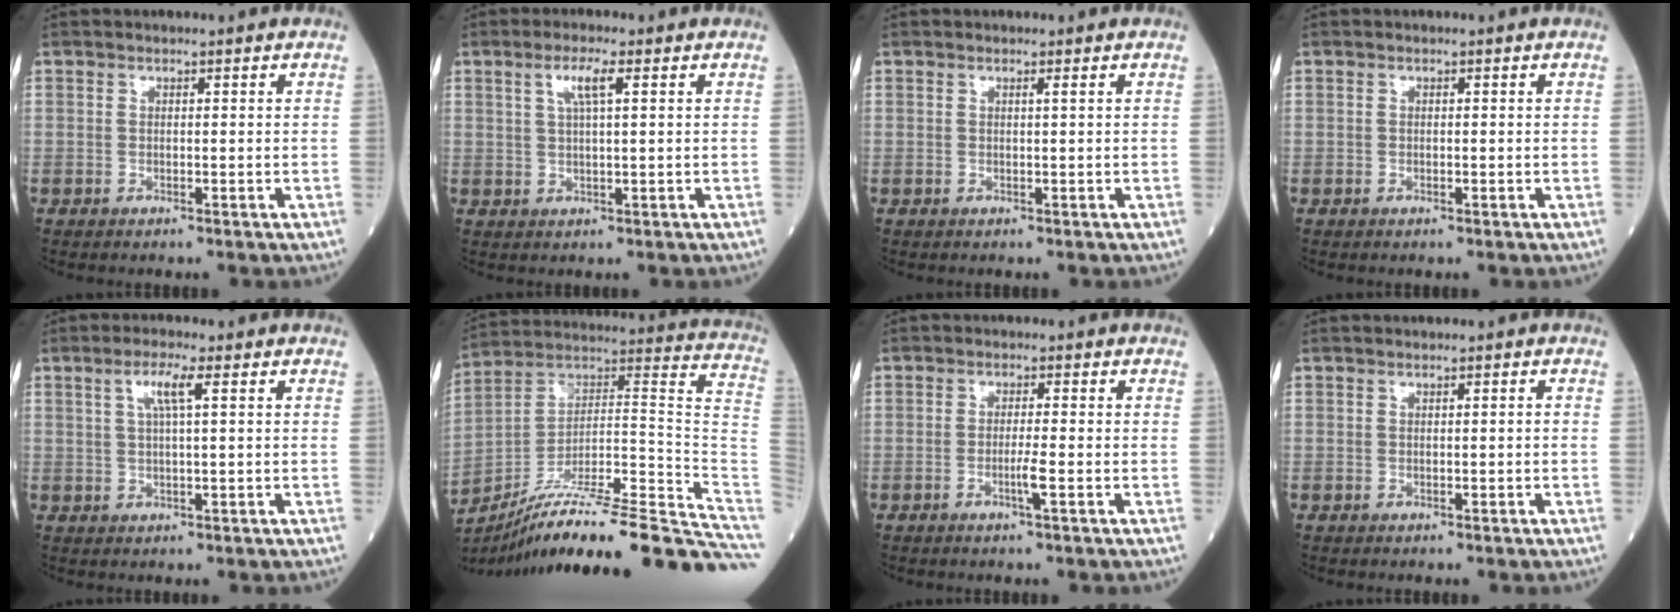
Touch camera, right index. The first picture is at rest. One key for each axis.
{"total": 3.8, "fx": 1.6, "fy": 0.2, "fz": 3.5, "tx": -0.071, "ty": 0.007, "tz": 0.031}
{"total": 0.0}
{"total": 0.0}
{"total": 3.9, "fx": 1.4, "fy": 0.0, "fz": 3.7, "tx": -0.075, "ty": 0.007, "tz": 0.028}
{"total": 29.9, "fx": -24.0, "fy": 1.0, "fz": 17.8, "tx": -0.147, "ty": 0.023, "tz": -0.359}
{"total": 2.5, "fx": -1.0, "fy": -0.3, "fz": 2.3, "tx": -0.046, "ty": -0.003, "tz": -0.019}
{"total": 0.0}